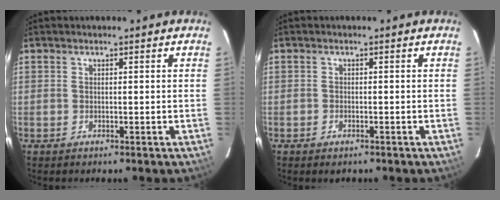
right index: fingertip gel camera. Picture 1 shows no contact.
{"total": 1.3, "force": [-0.9, 0.8, 0.5], "torque": [-0.009, -0.002, -0.016]}